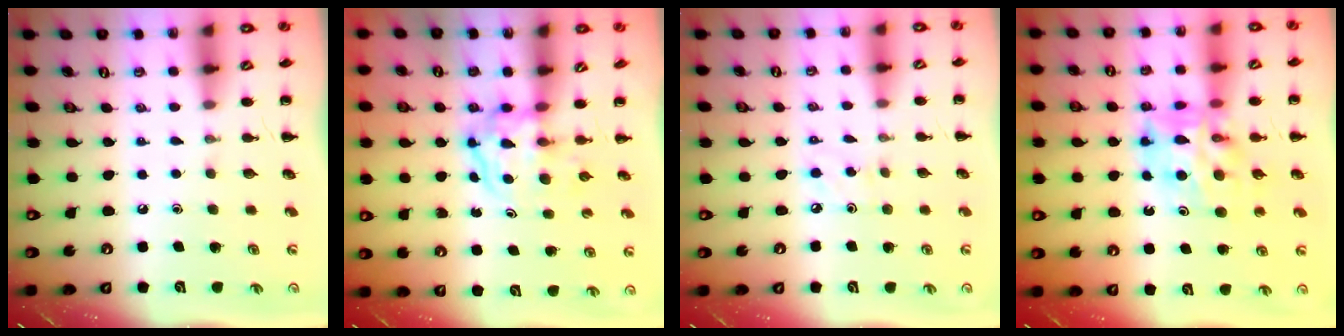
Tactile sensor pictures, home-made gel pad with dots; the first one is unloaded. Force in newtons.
{"total": 3.8, "press": 3.8, "slide": 0.4}
{"total": 4.4, "press": 4.2, "slide": 1.1}
{"total": 11.9, "press": 11.3, "slide": 3.8}